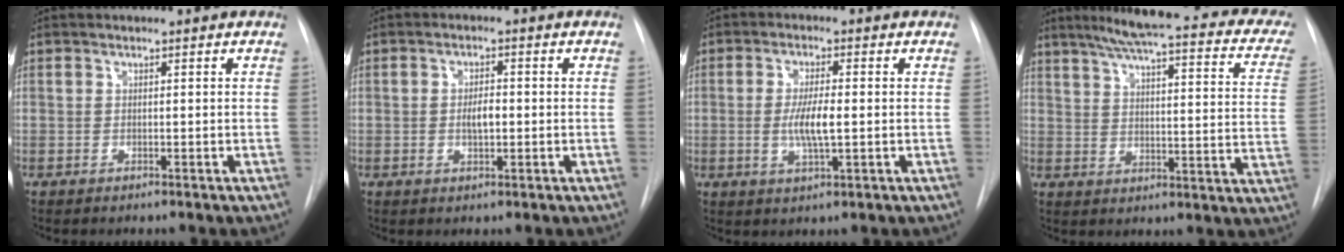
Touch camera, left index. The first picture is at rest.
{"total": 2.9, "force": [-0.4, 1.2, 2.6], "torque": [-0.045, 0.000, -0.005]}
{"total": 5.3, "force": [-0.6, 0.9, 5.2], "torque": [-0.104, -0.008, -0.009]}
{"total": 24.6, "force": [20.0, 3.6, 13.9], "torque": [-0.184, -0.021, 0.229]}